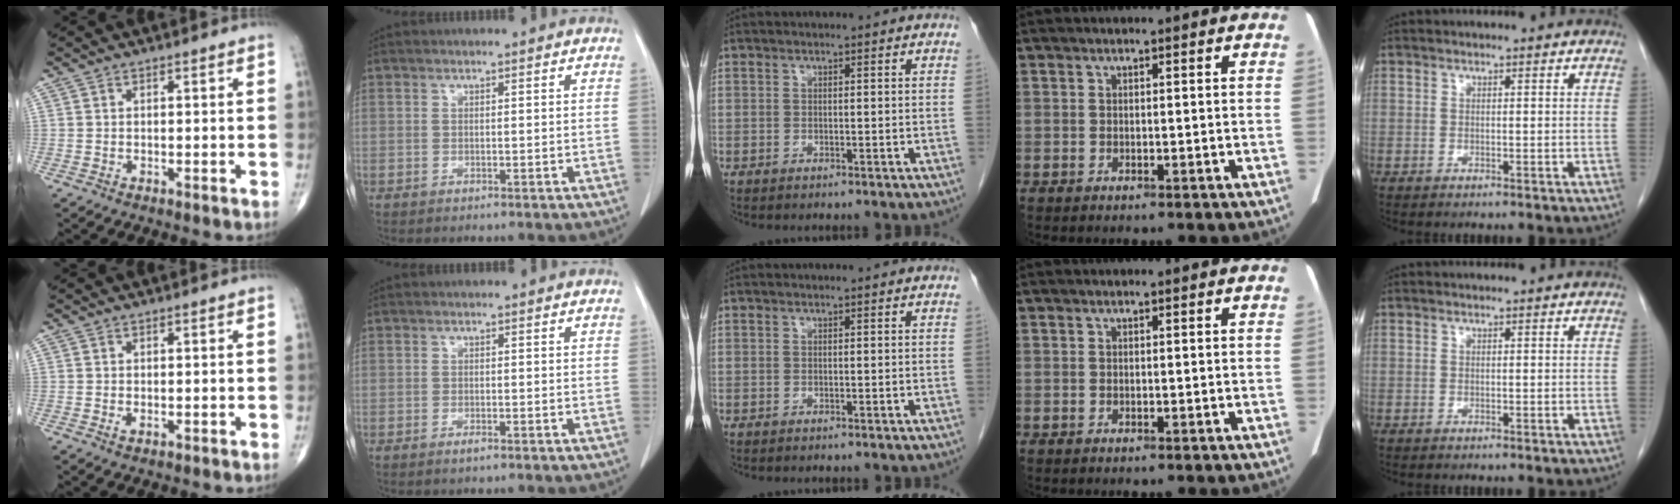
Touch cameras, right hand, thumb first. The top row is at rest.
{"thumb": {"total": 0.8, "force": [0.0, 0.4, 0.6], "torque": [-0.010, -0.002, 0.000]}, "index": {"total": 0.9, "force": [-0.6, 0.1, 0.6], "torque": [-0.012, -0.001, -0.009]}}